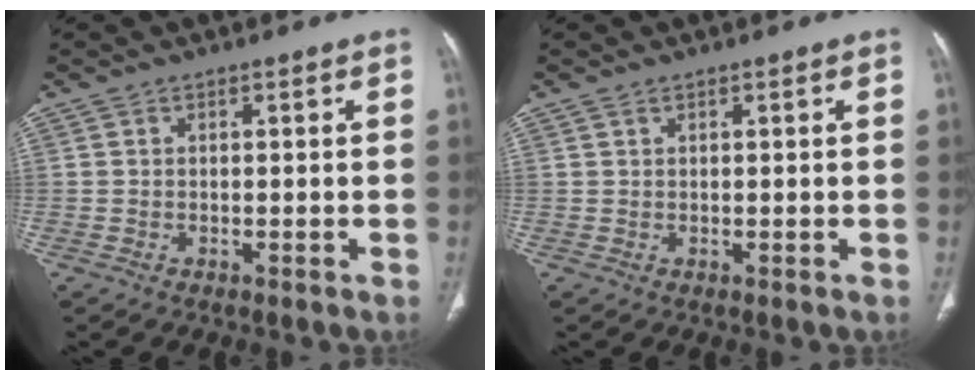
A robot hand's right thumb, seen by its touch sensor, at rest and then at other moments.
{"total": 0.5, "force": [0.4, 0.2, 0.2], "torque": [-0.008, 0.000, 0.009]}